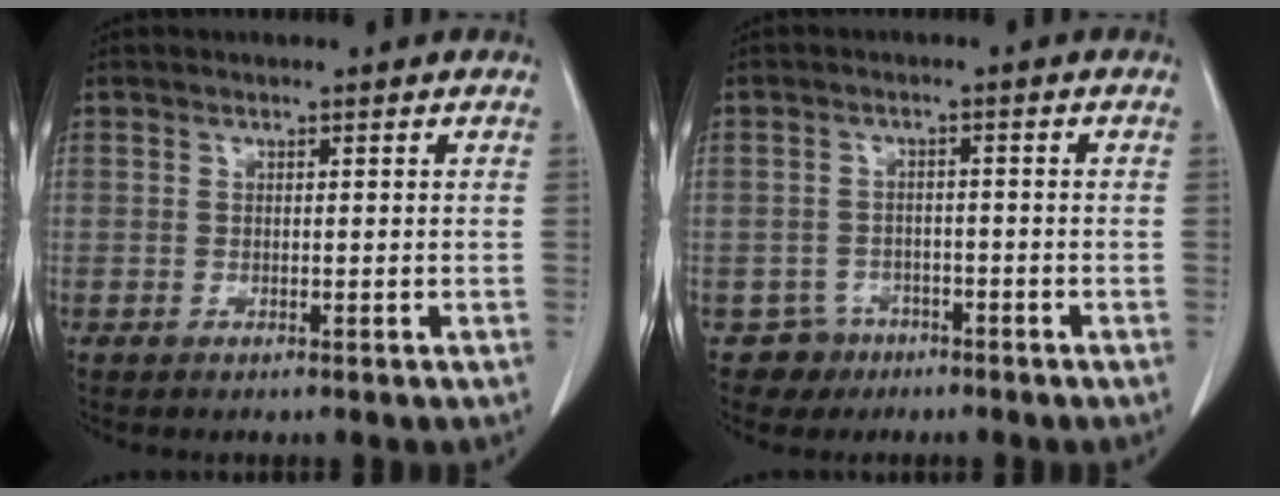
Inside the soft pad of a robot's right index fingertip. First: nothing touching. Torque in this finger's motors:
{"motor_torque": [-0.30, 0.03, -0.83, -0.21]}